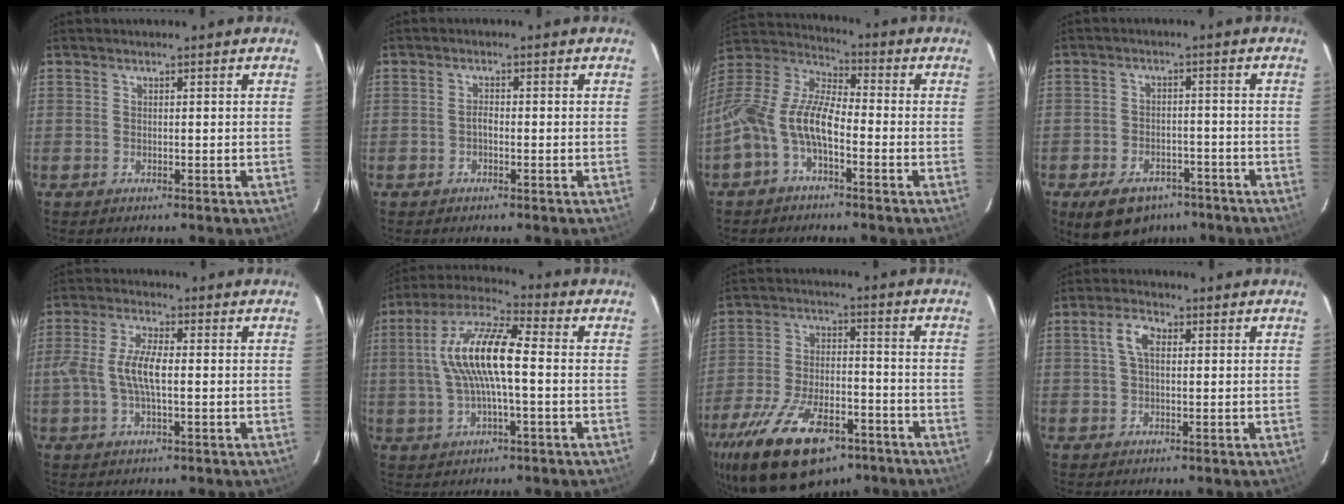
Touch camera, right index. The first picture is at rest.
{"total": 1.1, "force": [-0.6, 0.6, 0.8], "torque": [-0.015, 0.005, -0.011]}
{"total": 13.0, "force": [-4.7, 5.5, 10.9], "torque": [-0.223, 0.009, -0.102]}
{"total": 11.6, "force": [-7.8, 7.1, 5.0], "torque": [-0.117, 0.008, -0.102]}
{"total": 7.4, "force": [-0.6, 2.3, 7.0], "torque": [-0.144, 0.007, -0.011]}
{"total": 13.7, "force": [0.3, 3.5, 13.3], "torque": [-0.256, 0.017, -0.001]}
{"total": 22.6, "force": [-14.5, 10.5, 13.8], "torque": [-0.286, -0.027, -0.230]}
{"total": 4.1, "force": [0.8, 2.1, 3.3], "torque": [-0.066, 0.012, 0.015]}